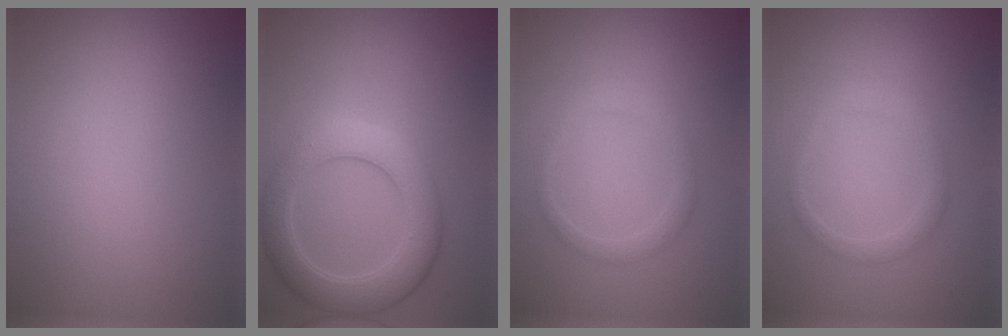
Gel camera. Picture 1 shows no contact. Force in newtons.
{"total": 5.5, "press": 5.5, "slide": 0.1}
{"total": 1.4, "press": 1.4, "slide": 0.2}
{"total": 1.4, "press": 1.4, "slide": 0.2}